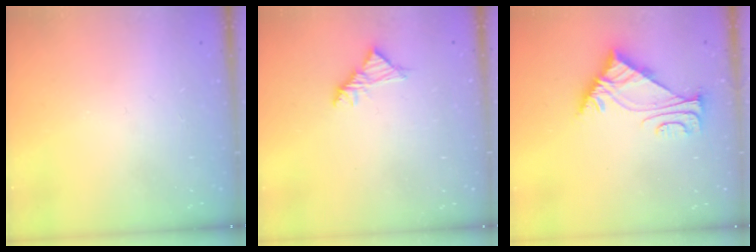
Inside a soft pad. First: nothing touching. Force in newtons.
{"total": 3.5, "press": 3.4, "slide": 0.9}
{"total": 5.8, "press": 5.7, "slide": 0.6}